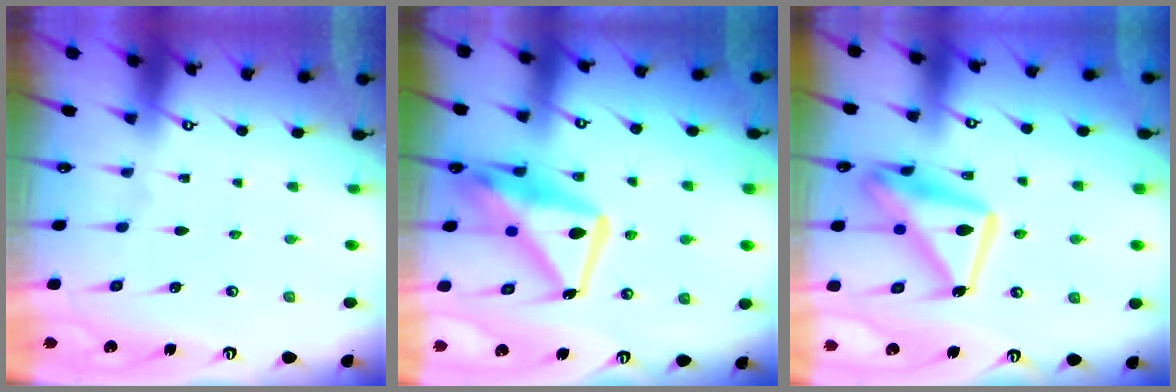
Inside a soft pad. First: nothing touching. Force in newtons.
{"total": 18.3, "press": 18.2, "slide": 1.8}
{"total": 17.7, "press": 17.6, "slide": 1.3}